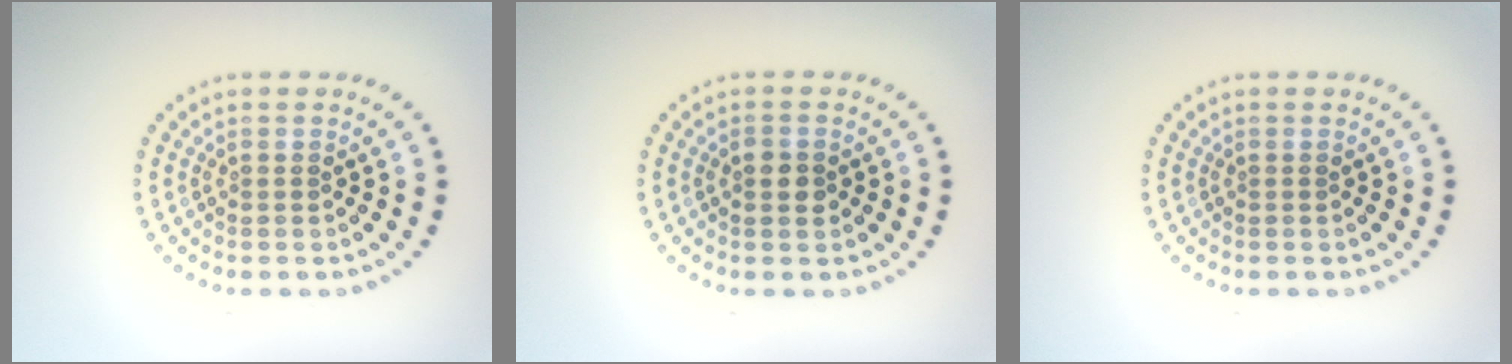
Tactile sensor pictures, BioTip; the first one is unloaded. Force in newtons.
{"total": 2.1, "press": 2.1, "slide": 0.1}
{"total": 0.0}